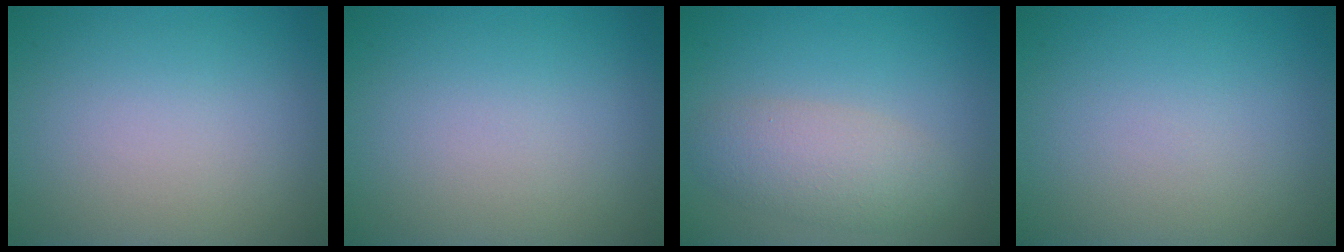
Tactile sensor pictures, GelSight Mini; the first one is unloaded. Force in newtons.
{"total": 0.0}
{"total": 3.7, "press": 3.7, "slide": 0.0}
{"total": 0.0}